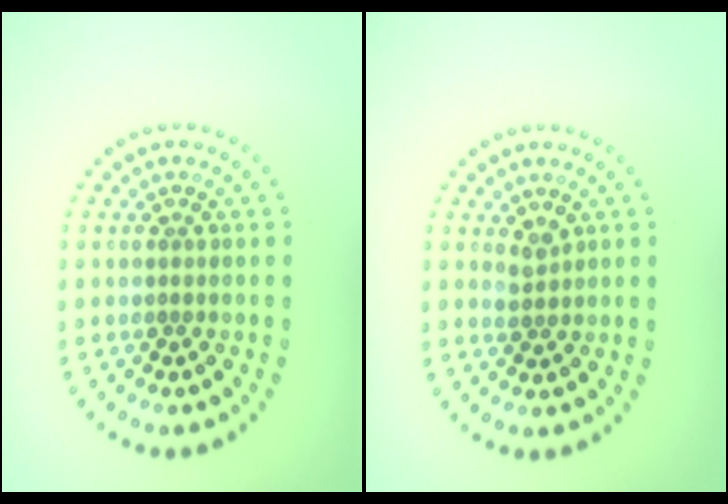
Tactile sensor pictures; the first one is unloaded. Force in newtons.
{"total": 1.2, "press": 1.0, "slide": 0.7}